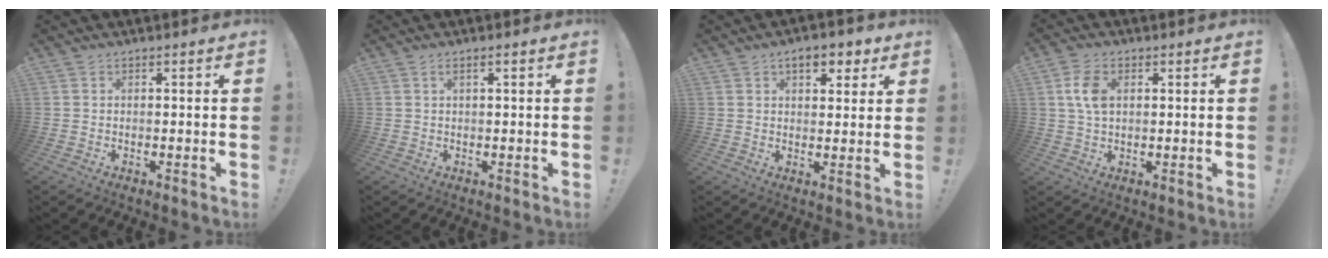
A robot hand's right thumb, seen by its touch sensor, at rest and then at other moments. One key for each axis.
{"total": 1.6, "fx": 0.4, "fy": -0.1, "fz": 1.5, "tx": -0.024, "ty": -0.001, "tz": 0.004}
{"total": 6.6, "fx": 3.7, "fy": 3.4, "fz": 4.3, "tx": -0.047, "ty": -0.008, "tz": 0.060}
{"total": 7.4, "fx": 1.8, "fy": 4.8, "fz": 5.4, "tx": -0.110, "ty": 0.004, "tz": 0.033}